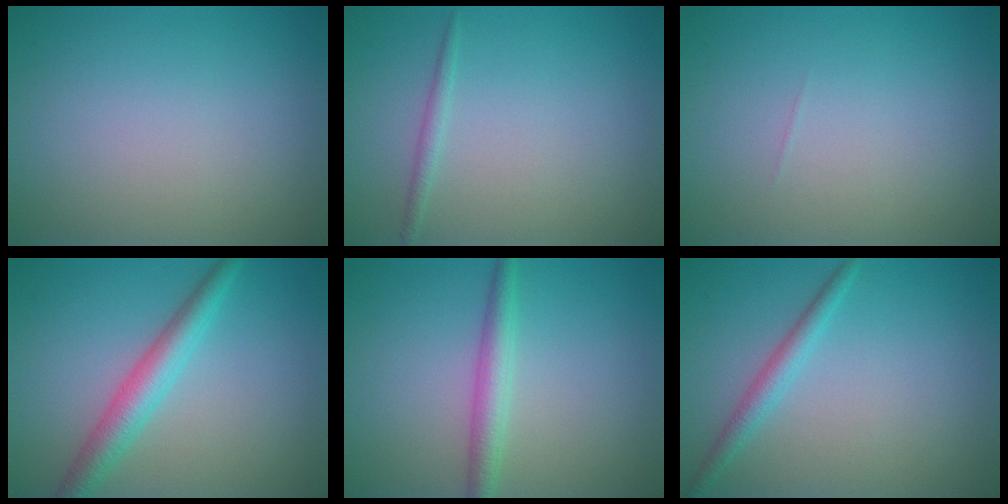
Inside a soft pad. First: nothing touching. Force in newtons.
{"total": 0.9, "press": 0.9, "slide": 0.1}
{"total": 0.0}
{"total": 3.7, "press": 3.7, "slide": 0.1}
{"total": 2.6, "press": 2.6, "slide": 0.0}
{"total": 2.0, "press": 2.0, "slide": 0.1}